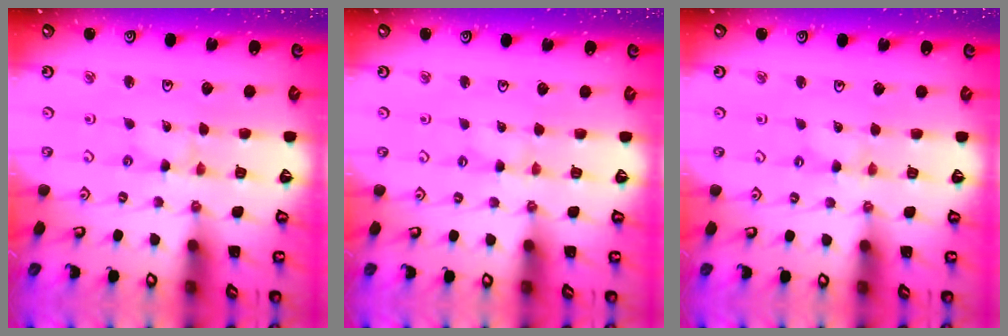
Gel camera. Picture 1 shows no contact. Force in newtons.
{"total": 1.0, "press": 0.9, "slide": 0.2}
{"total": 0.0}